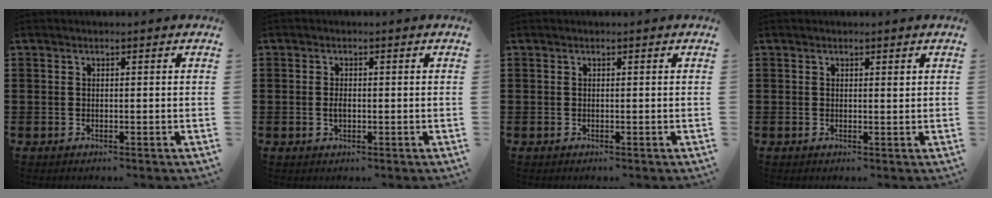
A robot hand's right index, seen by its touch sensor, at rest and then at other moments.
{"total": 1.6, "force": [-0.3, 0.7, 1.4], "torque": [-0.028, -0.001, -0.006]}
{"total": 0.0}
{"total": 0.6, "force": [0.3, 0.3, 0.4], "torque": [0.000, -0.001, 0.004]}